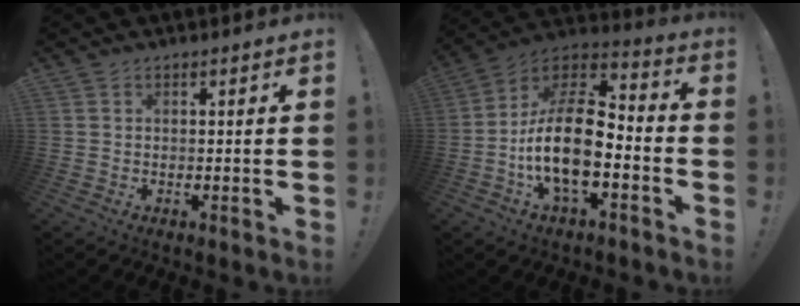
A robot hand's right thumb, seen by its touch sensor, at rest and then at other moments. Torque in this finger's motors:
{"motor_torque": [0.23, 0.78, 1.92, -0.85, 0.38]}